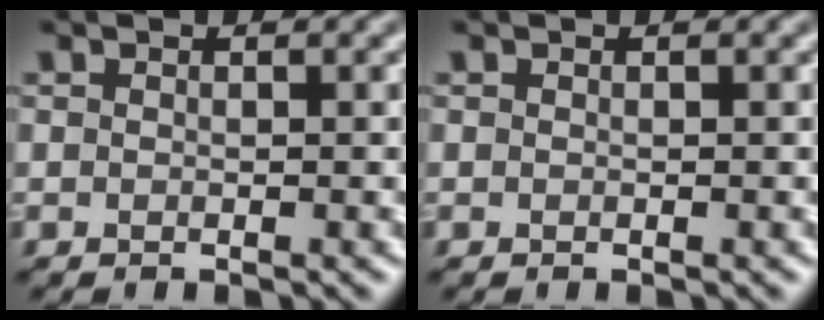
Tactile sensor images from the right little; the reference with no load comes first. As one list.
[{"total": 0.0}]